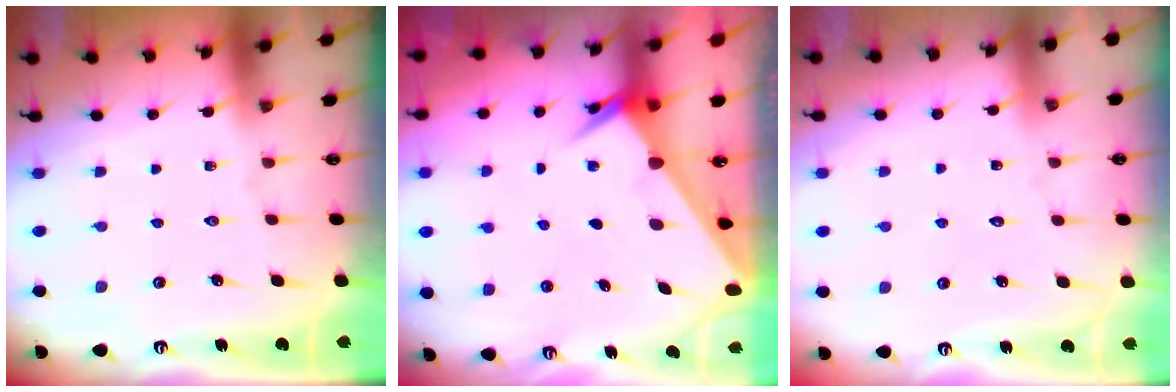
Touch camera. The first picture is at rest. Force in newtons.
{"total": 2.6, "press": 2.6, "slide": 0.2}
{"total": 4.1, "press": 4.1, "slide": 0.3}